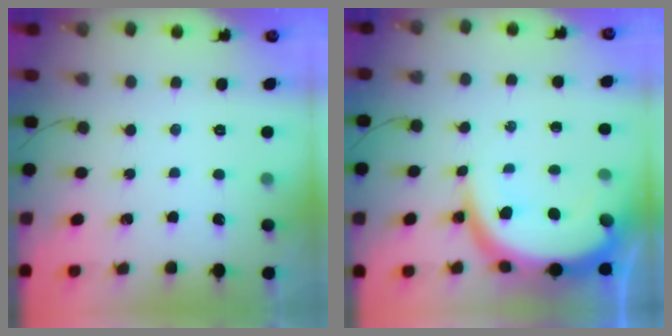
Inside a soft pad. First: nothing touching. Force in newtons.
{"total": 11.4, "press": 11.4, "slide": 1.0}